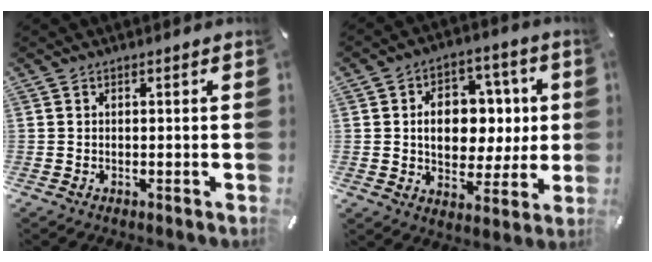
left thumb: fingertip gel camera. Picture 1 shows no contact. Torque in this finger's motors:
{"motor_torque": [2.12, 2.04, 1.51, -0.17, 0.14]}